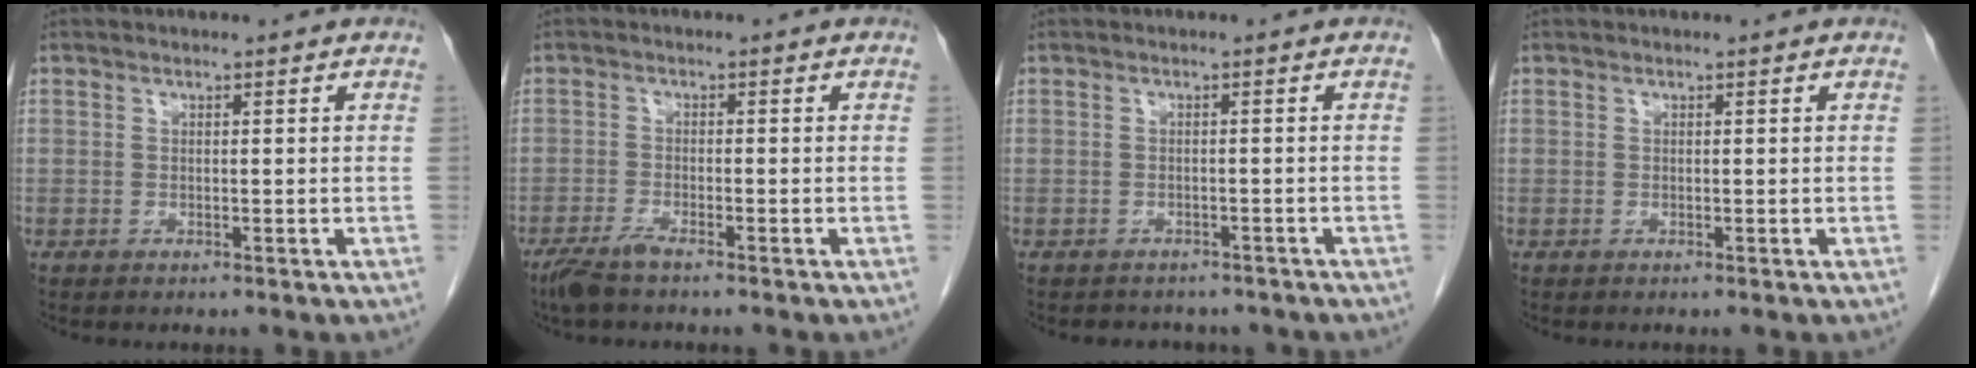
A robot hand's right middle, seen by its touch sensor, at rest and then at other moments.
{"total": 3.4, "force": [-2.7, 0.3, 2.1], "torque": [-0.049, -0.008, -0.055]}
{"total": 6.0, "force": [-5.2, 2.8, 1.2], "torque": [-0.015, 0.007, -0.053]}
{"total": 0.0}